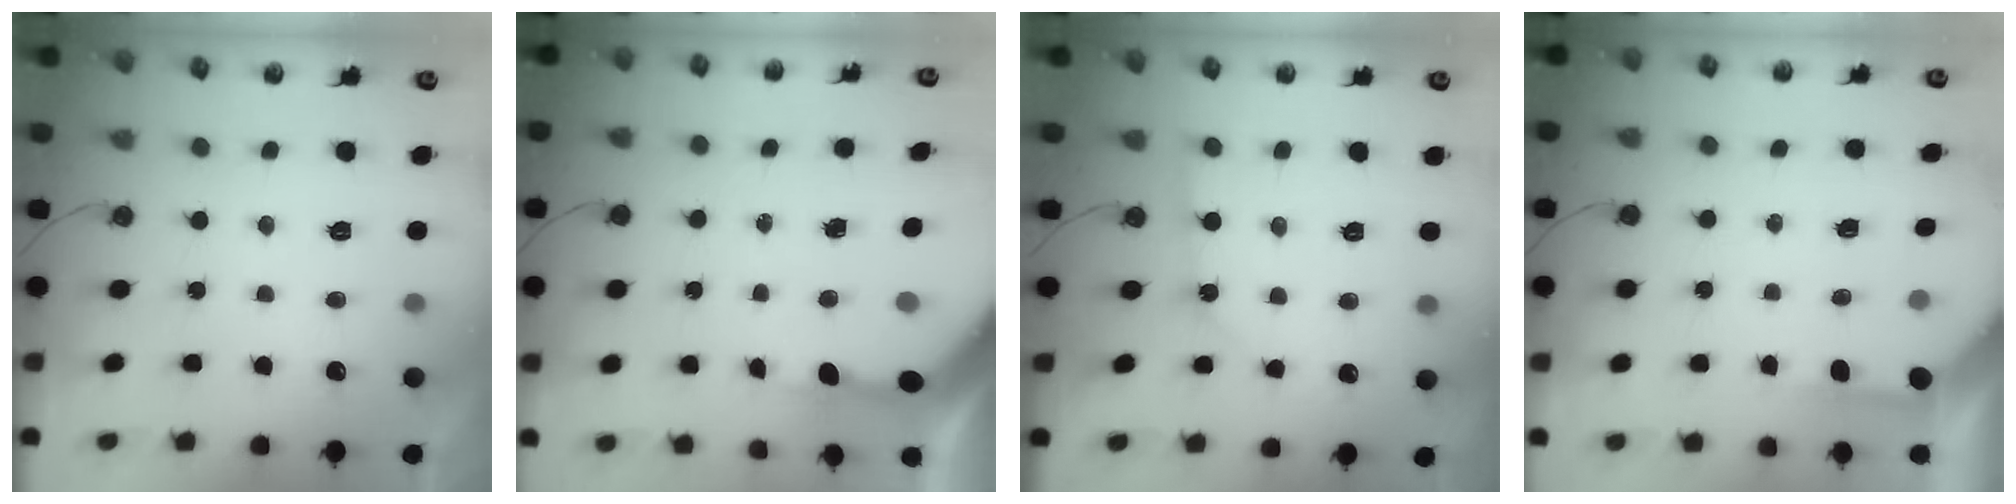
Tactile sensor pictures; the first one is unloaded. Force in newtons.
{"total": 8.5, "press": 8.4, "slide": 1.1}
{"total": 2.8, "press": 2.8, "slide": 0.3}
{"total": 3.7, "press": 3.7, "slide": 0.4}